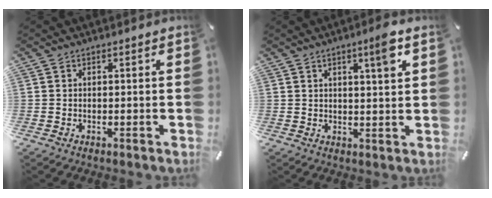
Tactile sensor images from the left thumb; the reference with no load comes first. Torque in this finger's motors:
{"motor_torque": [0.36, 0.10, 0.09, 0.08, 0.05]}